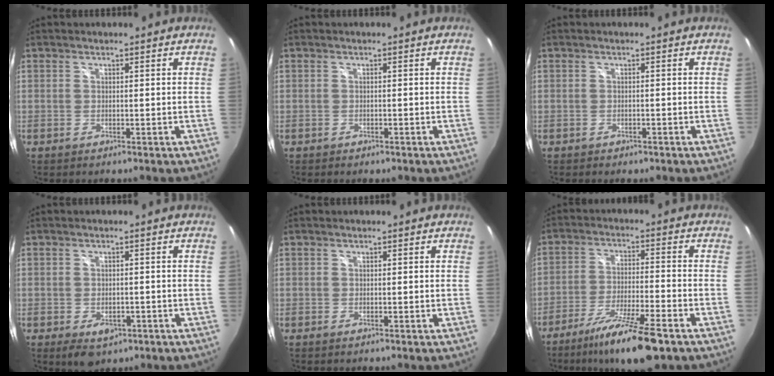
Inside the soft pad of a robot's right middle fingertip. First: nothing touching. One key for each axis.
{"total": 0.9, "fx": -0.6, "fy": 0.6, "fz": 0.2, "tx": -0.007, "ty": -0.001, "tz": -0.009}
{"total": 1.4, "fx": -1.0, "fy": 0.9, "fz": 0.5, "tx": -0.012, "ty": -0.003, "tz": -0.013}
{"total": 4.7, "fx": -2.3, "fy": 3.0, "fz": 2.8, "tx": -0.049, "ty": -0.010, "tz": -0.026}
{"total": 0.0}
{"total": 13.0, "fx": -9.3, "fy": 1.4, "fz": 9.0, "tx": -0.180, "ty": -0.027, "tz": -0.159}